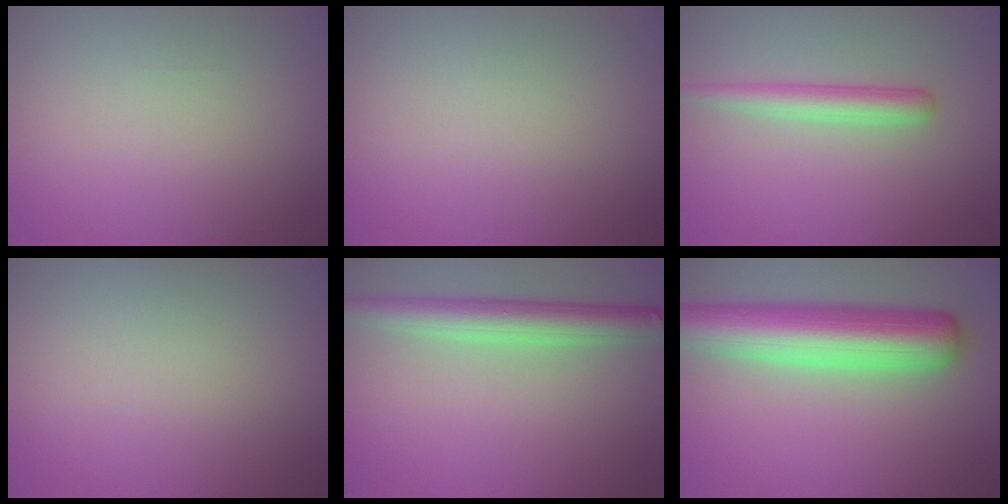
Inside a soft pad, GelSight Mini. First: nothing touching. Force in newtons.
{"total": 0.0}
{"total": 2.5, "press": 2.5, "slide": 0.1}
{"total": 0.0}
{"total": 4.3, "press": 4.3, "slide": 0.2}
{"total": 8.4, "press": 8.4, "slide": 0.4}